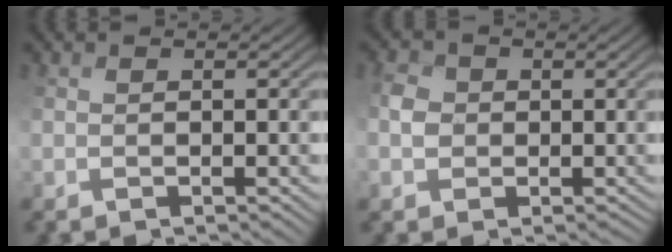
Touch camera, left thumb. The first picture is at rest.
{"total": 3.0, "force": [-0.1, 2.9, 0.5], "torque": [-0.025, 0.006, -0.010]}